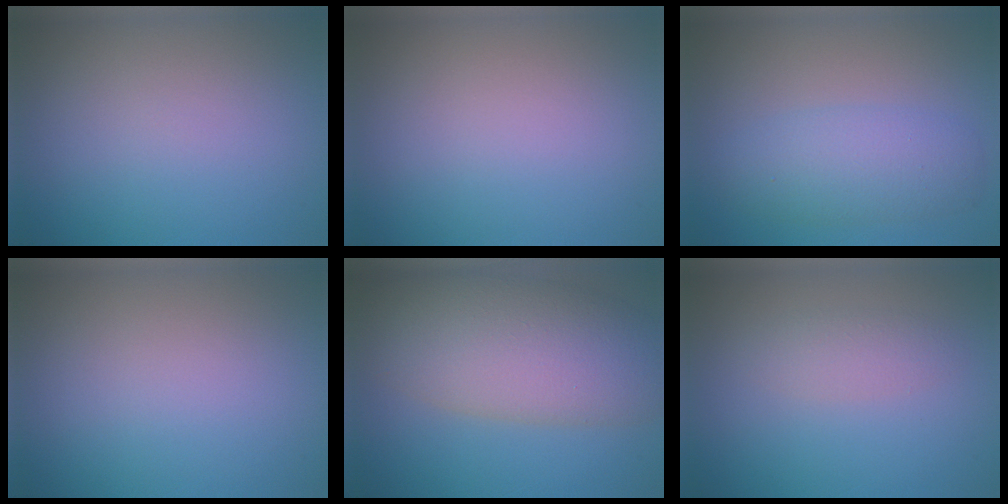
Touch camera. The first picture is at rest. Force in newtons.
{"total": 0.0}
{"total": 4.1, "press": 4.1, "slide": 0.2}
{"total": 0.0}
{"total": 9.6, "press": 9.6, "slide": 0.5}
{"total": 1.6, "press": 1.6, "slide": 0.2}